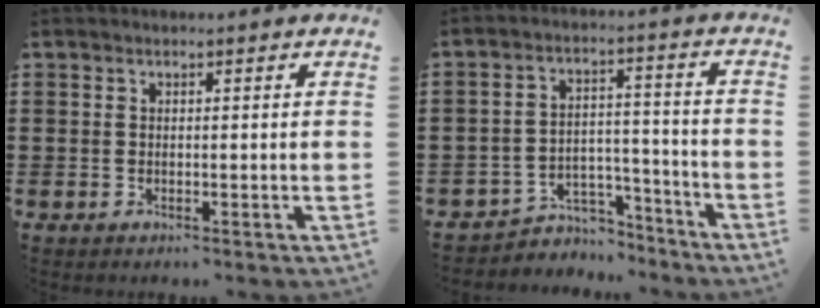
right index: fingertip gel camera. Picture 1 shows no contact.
{"total": 4.6, "force": [-4.0, 2.0, 0.9], "torque": [-0.023, 0.011, -0.081]}